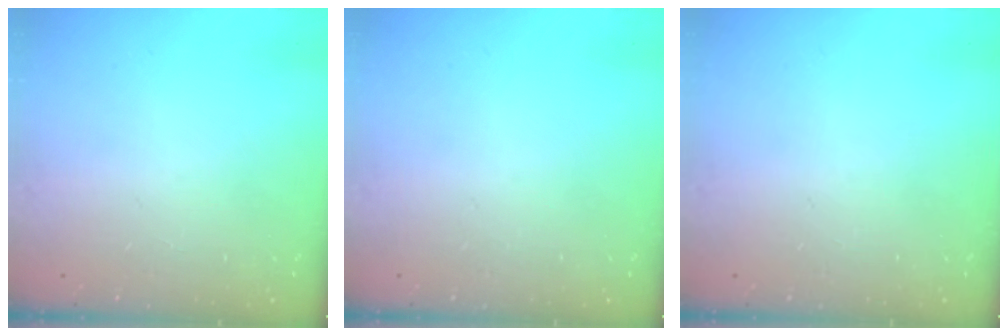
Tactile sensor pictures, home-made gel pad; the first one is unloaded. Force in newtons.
{"total": 0.0}
{"total": 0.0}